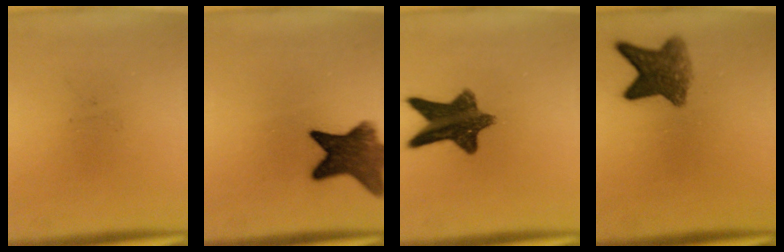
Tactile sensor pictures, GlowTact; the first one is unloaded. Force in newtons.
{"total": 10.4}
{"total": 10.9}
{"total": 6.7}